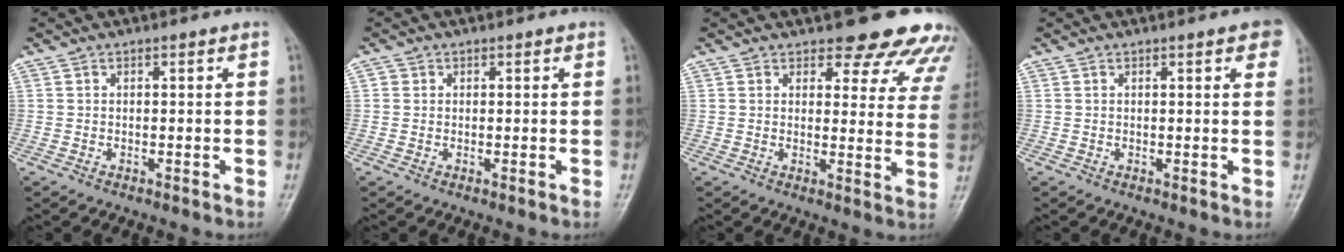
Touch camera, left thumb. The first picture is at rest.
{"total": 1.1, "force": [0.3, 1.1, 0.2], "torque": [0.007, 0.001, 0.001]}
{"total": 14.9, "force": [12.9, 5.1, 5.4], "torque": [-0.005, -0.074, 0.127]}
{"total": 4.6, "force": [2.3, 1.3, 3.8], "torque": [-0.028, 0.002, 0.021]}